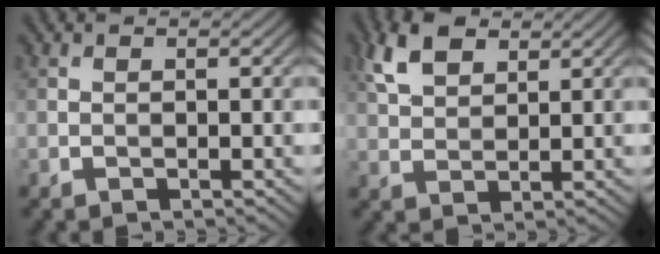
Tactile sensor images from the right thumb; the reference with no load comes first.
{"total": 6.1, "force": [3.5, 3.2, 3.8], "torque": [-0.088, 0.010, 0.068]}